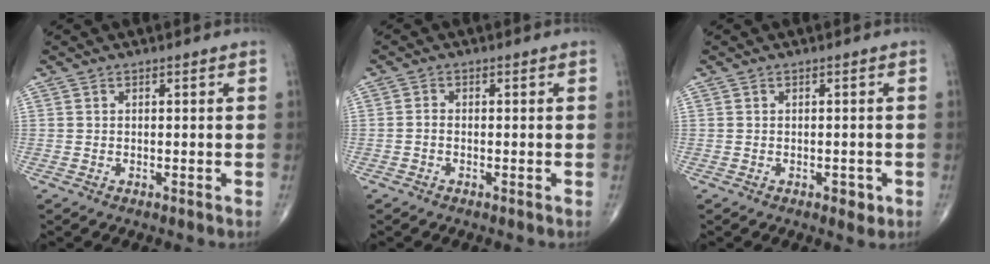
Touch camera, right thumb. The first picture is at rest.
{"total": 1.0, "force": [-0.4, 0.6, 0.6], "torque": [-0.010, 0.002, -0.011]}
{"total": 1.9, "force": [-0.8, 1.2, 1.3], "torque": [-0.009, 0.000, -0.008]}